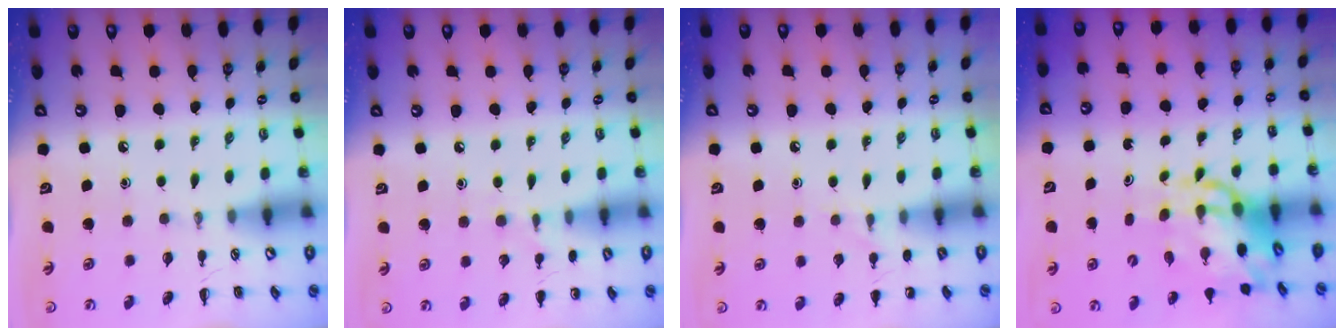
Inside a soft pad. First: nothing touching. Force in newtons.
{"total": 5.7, "press": 5.5, "slide": 1.5}
{"total": 5.5, "press": 5.2, "slide": 1.9}
{"total": 8.2, "press": 8.0, "slide": 1.9}